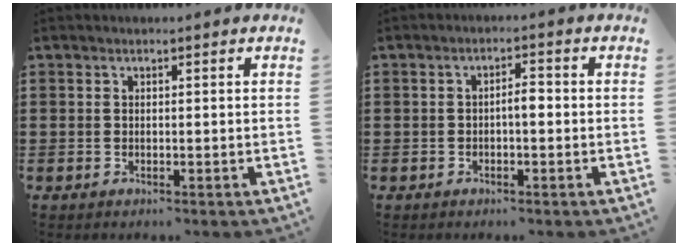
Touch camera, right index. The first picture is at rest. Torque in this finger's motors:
{"motor_torque": [0.57, -0.21, 0.09, 0.04]}